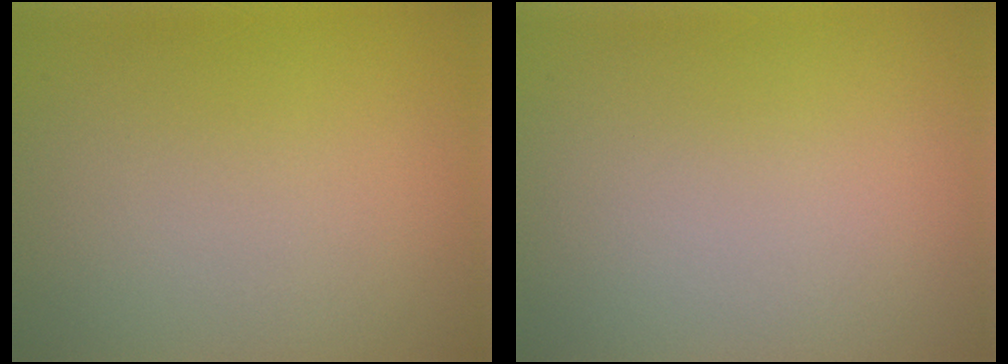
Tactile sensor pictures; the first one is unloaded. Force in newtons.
{"total": 0.0}